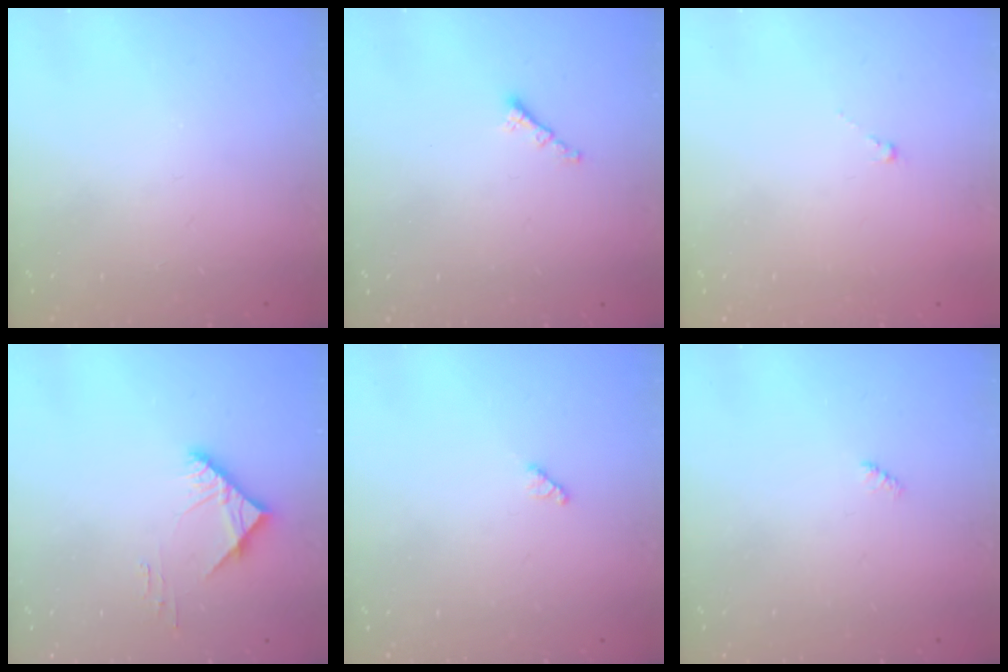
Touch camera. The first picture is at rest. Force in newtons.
{"total": 1.3, "press": 1.2, "slide": 0.5}
{"total": 0.0}
{"total": 5.2, "press": 5.1, "slide": 0.7}
{"total": 2.9, "press": 2.9, "slide": 0.3}
{"total": 2.3, "press": 2.2, "slide": 0.5}